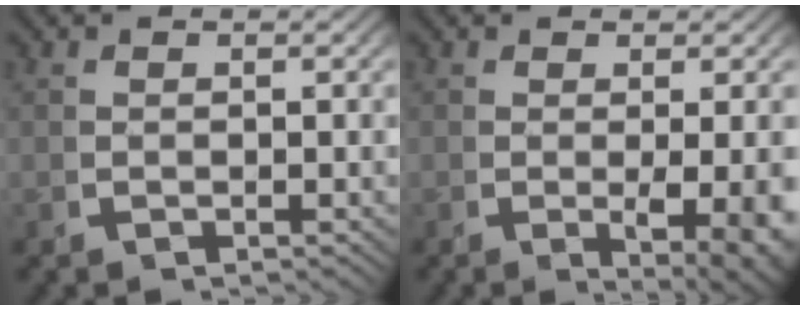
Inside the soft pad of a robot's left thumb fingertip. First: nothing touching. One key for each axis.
{"total": 5.3, "fx": -0.9, "fy": 1.8, "fz": 5.0, "tx": -0.077, "ty": -0.023, "tz": -0.003}